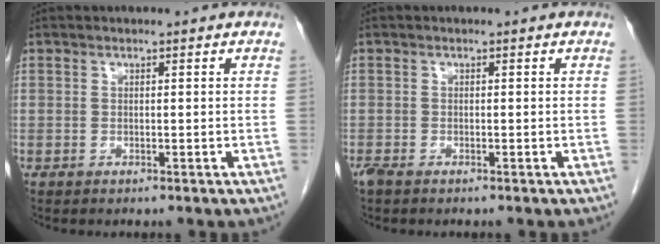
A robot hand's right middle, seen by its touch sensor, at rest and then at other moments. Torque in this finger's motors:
{"motor_torque": [0.08, -0.04, 0.00, 0.01]}